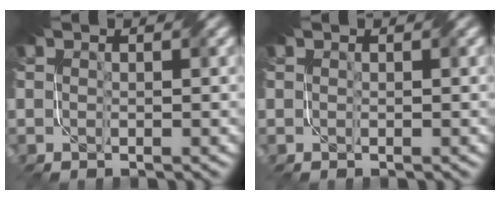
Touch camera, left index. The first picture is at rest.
{"total": 0.0}